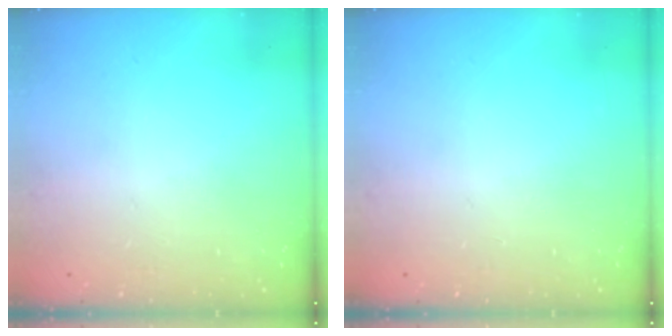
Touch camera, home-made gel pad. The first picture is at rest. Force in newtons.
{"total": 0.0}